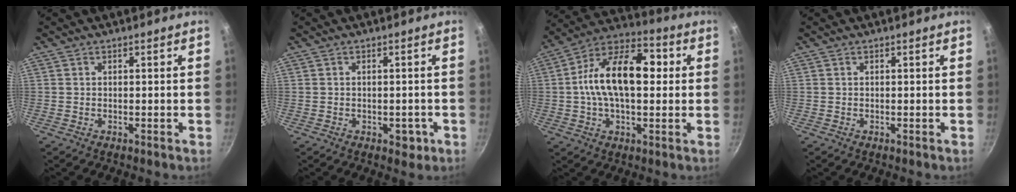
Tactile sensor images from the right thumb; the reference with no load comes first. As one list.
[{"total": 2.8, "force": [-1.0, 2.0, 1.8], "torque": [-0.008, 0.011, -0.005]}, {"total": 18.0, "force": [1.6, 10.2, 14.7], "torque": [-0.217, 0.029, 0.004]}, {"total": 0.0}]